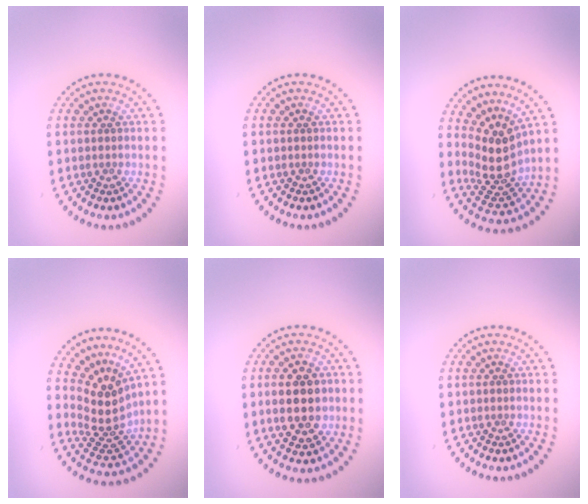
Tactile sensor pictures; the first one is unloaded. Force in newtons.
{"total": 0.0}
{"total": 4.2, "press": 3.1, "slide": 2.9}
{"total": 4.2, "press": 2.8, "slide": 3.1}
{"total": 5.1, "press": 5.1, "slide": 0.3}
{"total": 0.0}